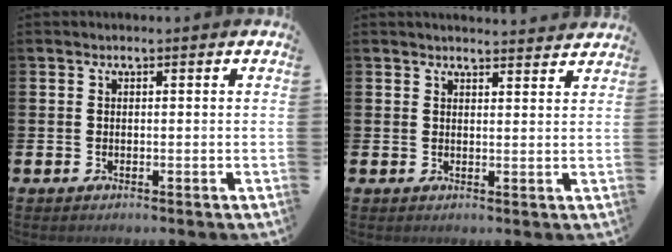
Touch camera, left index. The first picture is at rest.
{"total": 2.6, "force": [2.5, 0.2, 0.0], "torque": [0.008, -0.019, 0.043]}